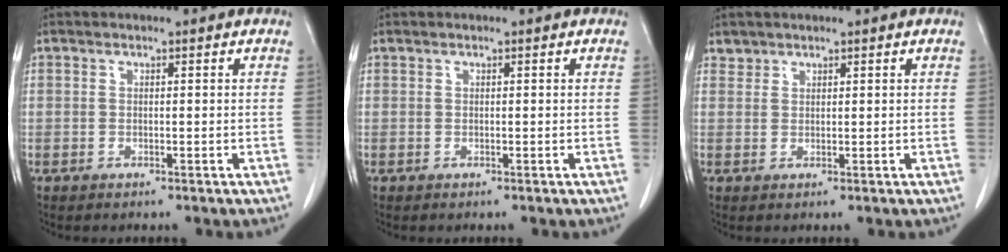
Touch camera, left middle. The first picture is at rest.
{"total": 0.0}
{"total": 1.2, "force": [1.0, 0.5, -0.3], "torque": [0.009, 0.004, 0.017]}